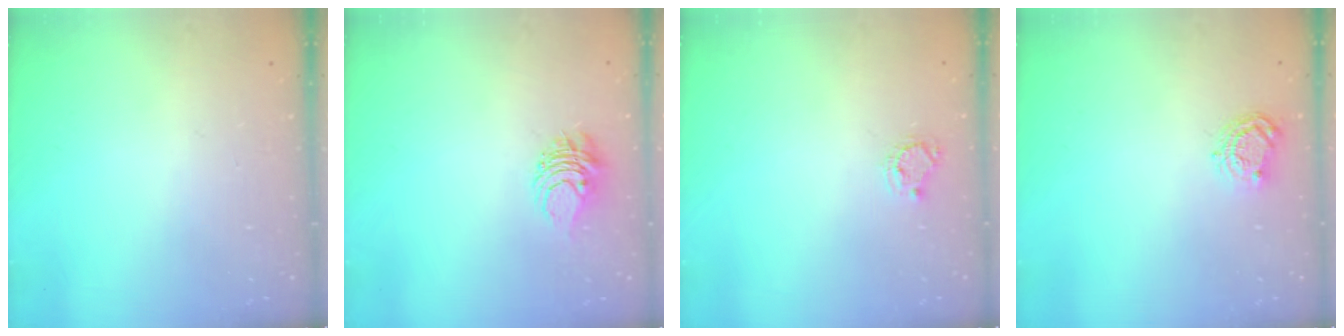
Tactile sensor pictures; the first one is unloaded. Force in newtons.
{"total": 6.3, "press": 6.3, "slide": 0.6}
{"total": 4.9, "press": 4.9, "slide": 0.4}
{"total": 6.8, "press": 6.8, "slide": 0.5}